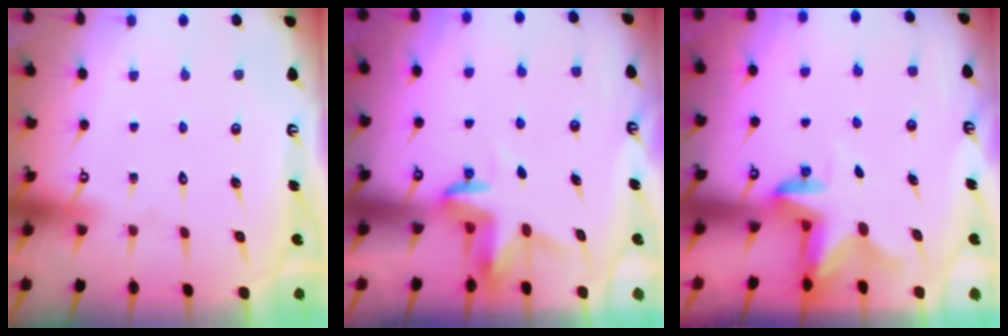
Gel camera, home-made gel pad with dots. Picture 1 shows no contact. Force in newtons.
{"total": 3.4, "press": 3.4, "slide": 0.2}
{"total": 2.6, "press": 2.5, "slide": 0.5}